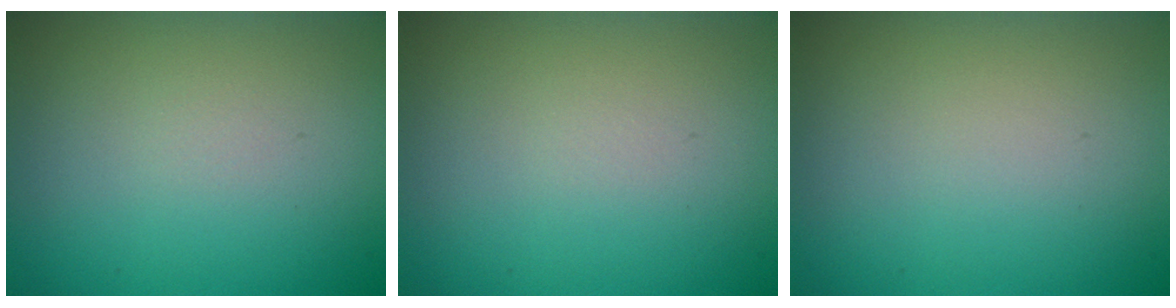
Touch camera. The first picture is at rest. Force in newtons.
{"total": 0.0}
{"total": 0.0}